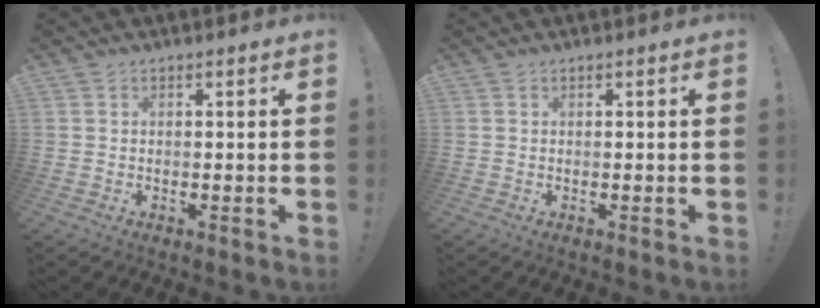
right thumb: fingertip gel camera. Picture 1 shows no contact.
{"total": 0.0}